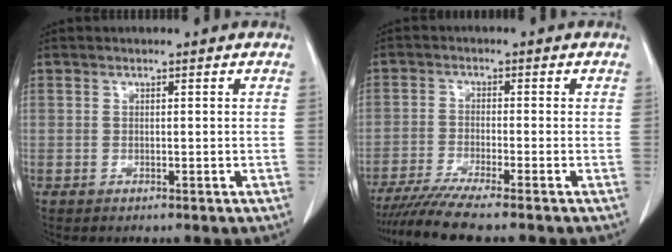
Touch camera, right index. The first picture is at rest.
{"total": 6.8, "force": [-5.8, -1.3, 3.3], "torque": [-0.049, -0.020, -0.100]}